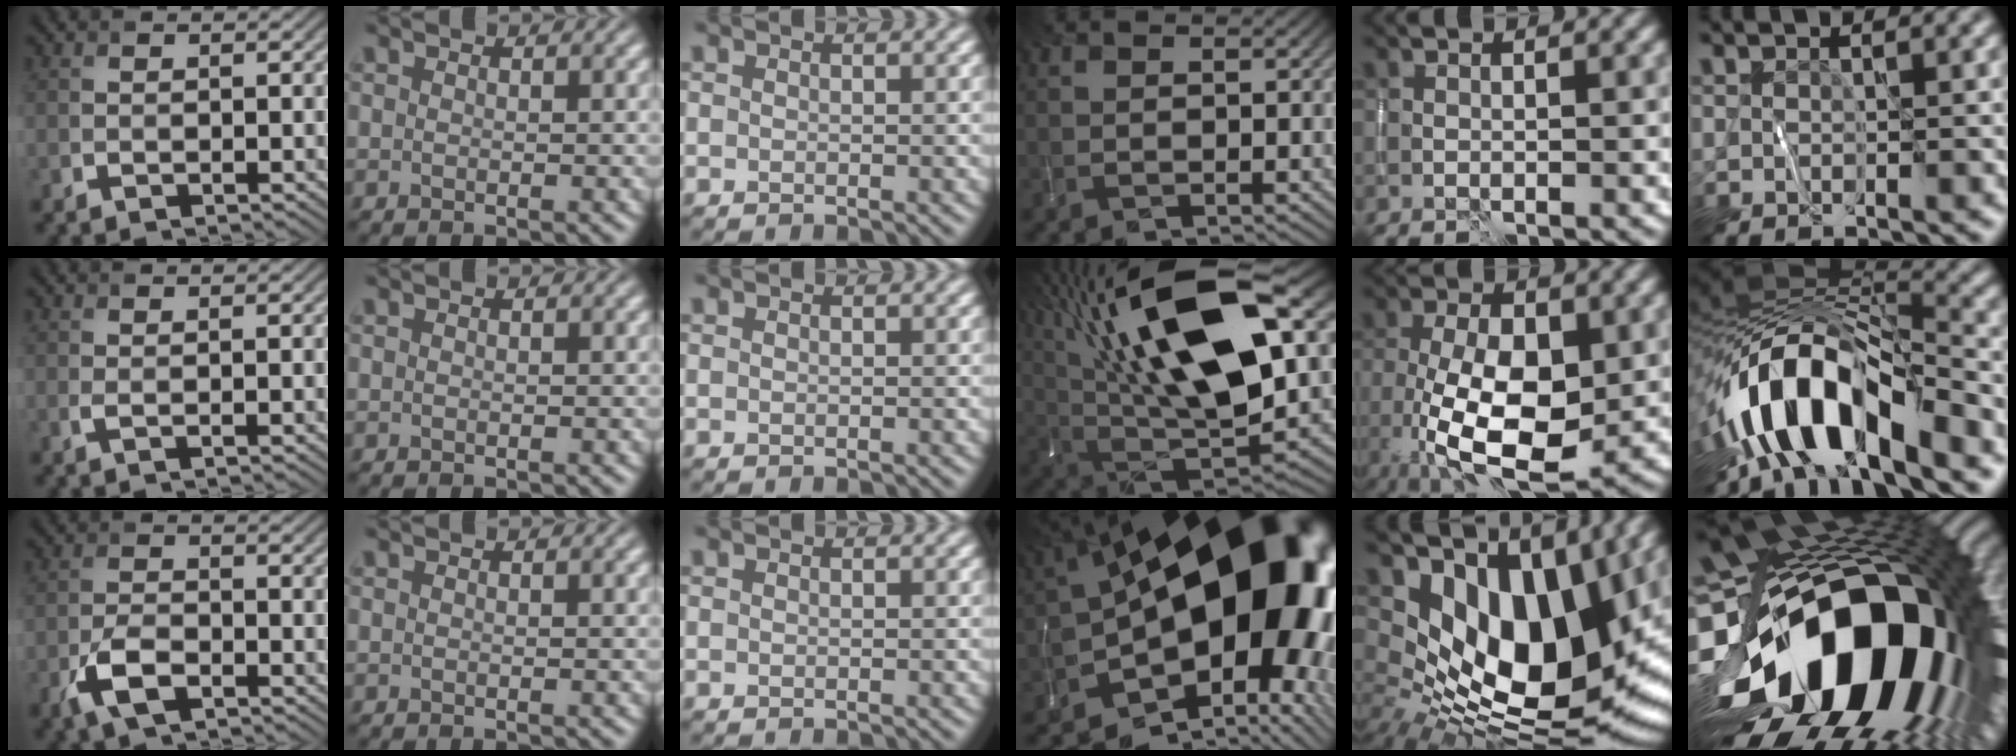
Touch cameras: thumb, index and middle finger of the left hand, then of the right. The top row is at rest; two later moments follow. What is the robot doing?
{"motion": "wipe", "object": "whiteboard"}